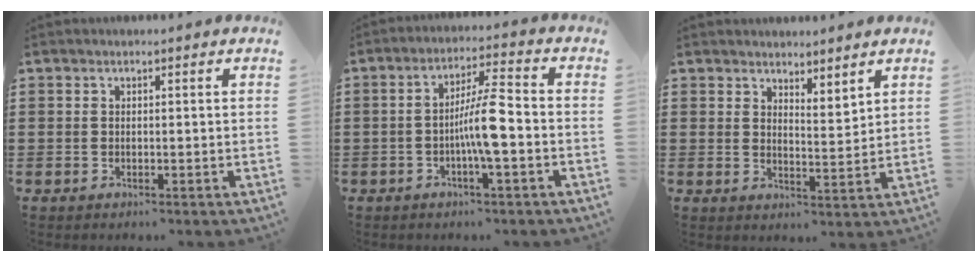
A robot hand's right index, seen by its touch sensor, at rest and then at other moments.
{"total": 7.4, "force": [-1.8, 1.1, 7.2], "torque": [-0.137, 0.000, -0.038]}
{"total": 2.9, "force": [2.9, 0.3, -0.1], "torque": [-0.007, -0.006, 0.057]}